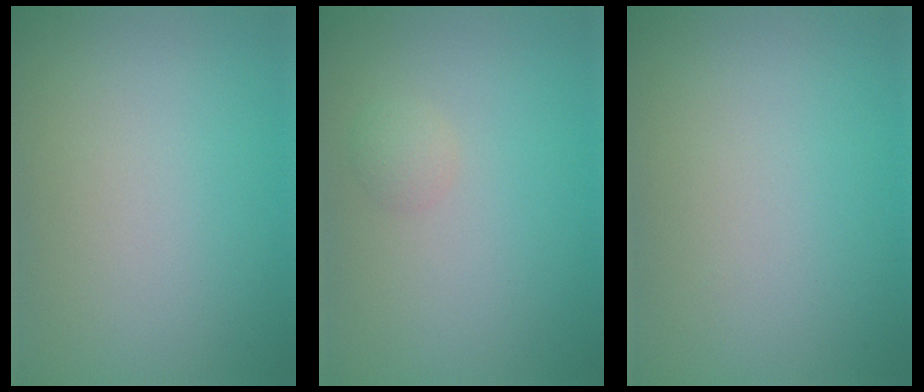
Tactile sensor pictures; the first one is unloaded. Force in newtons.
{"total": 1.1, "press": 1.1, "slide": 0.1}
{"total": 0.0}